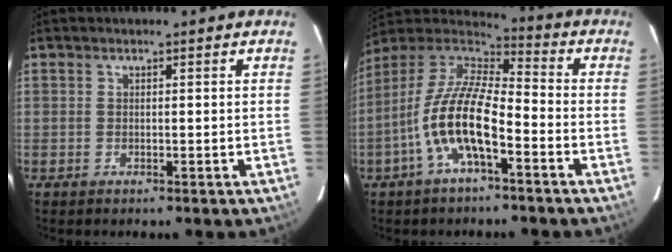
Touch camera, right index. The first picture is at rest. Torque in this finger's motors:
{"motor_torque": [1.56, -0.58, 1.05, 0.21]}